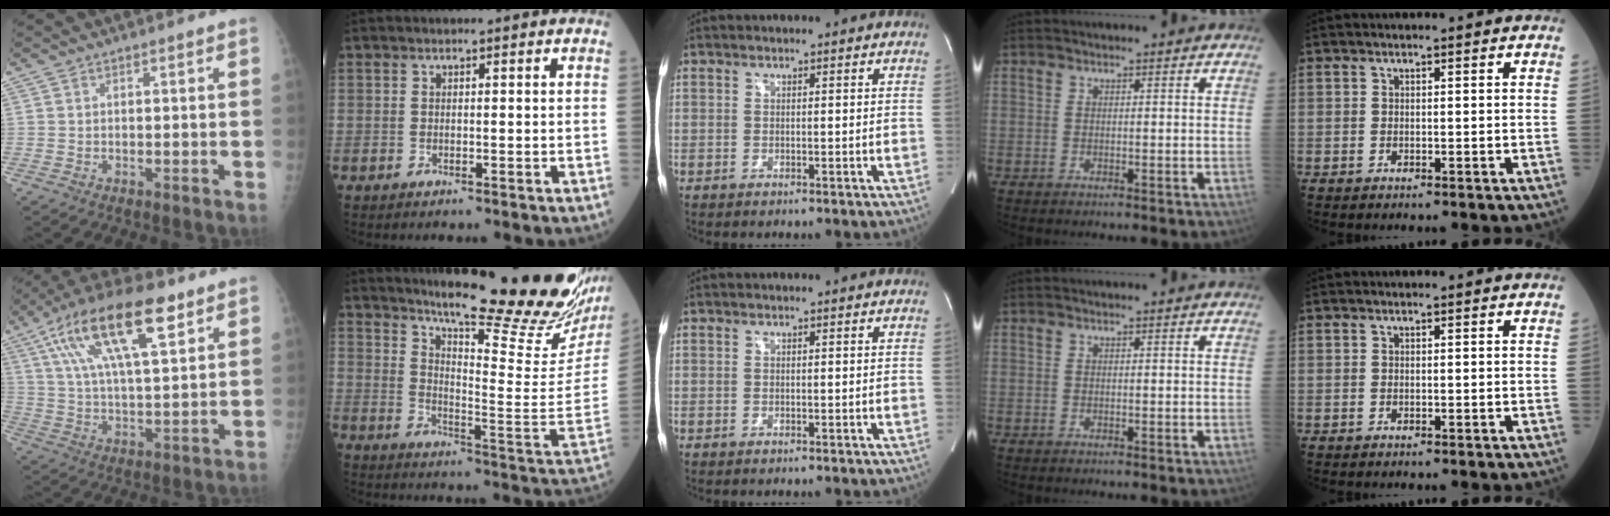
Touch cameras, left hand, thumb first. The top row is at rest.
{"thumb": {"total": 19.6, "force": [9.9, 6.7, 15.6], "torque": [-0.272, -0.007, 0.176]}, "index": {"total": 25.7, "force": [21.5, 0.7, 14.1], "torque": [-0.220, -0.097, 0.282]}}